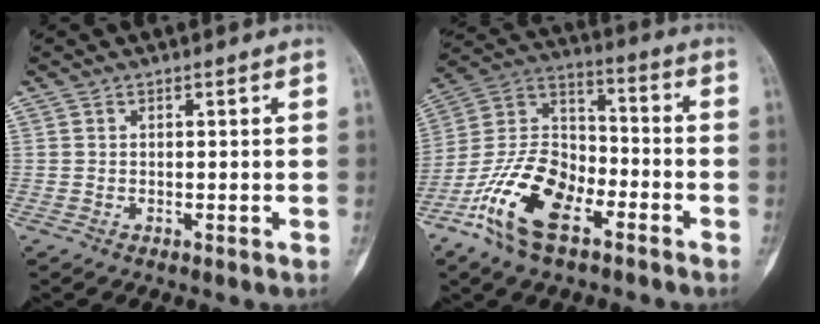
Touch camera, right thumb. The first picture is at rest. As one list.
[{"total": 17.4, "force": [-8.9, 9.0, 11.9], "torque": [-0.218, 0.058, -0.175]}]